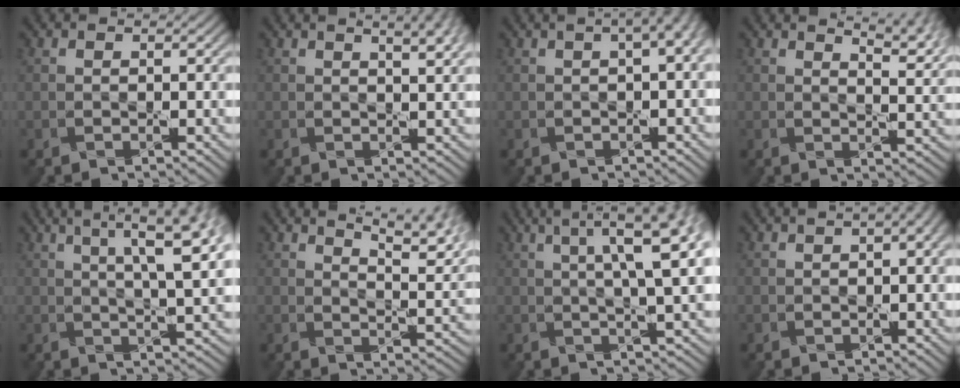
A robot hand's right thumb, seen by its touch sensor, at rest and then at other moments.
{"total": 5.2, "force": [3.0, 1.6, 3.9], "torque": [-0.042, 0.016, 0.019]}
{"total": 4.7, "force": [1.5, 1.5, 4.1], "torque": [-0.050, 0.014, 0.019]}
{"total": 5.7, "force": [4.5, 1.2, 3.3], "torque": [-0.048, -0.001, 0.058]}
{"total": 9.5, "force": [3.7, 2.1, 8.4], "torque": [-0.112, 0.022, 0.049]}
{"total": 9.2, "force": [6.8, 2.1, 5.8], "torque": [-0.083, 0.005, 0.084]}
{"total": 9.3, "force": [2.8, 1.8, 8.6], "torque": [-0.100, 0.028, 0.035]}
{"total": 5.2, "force": [1.5, 2.1, 4.5], "torque": [-0.058, 0.013, 0.012]}